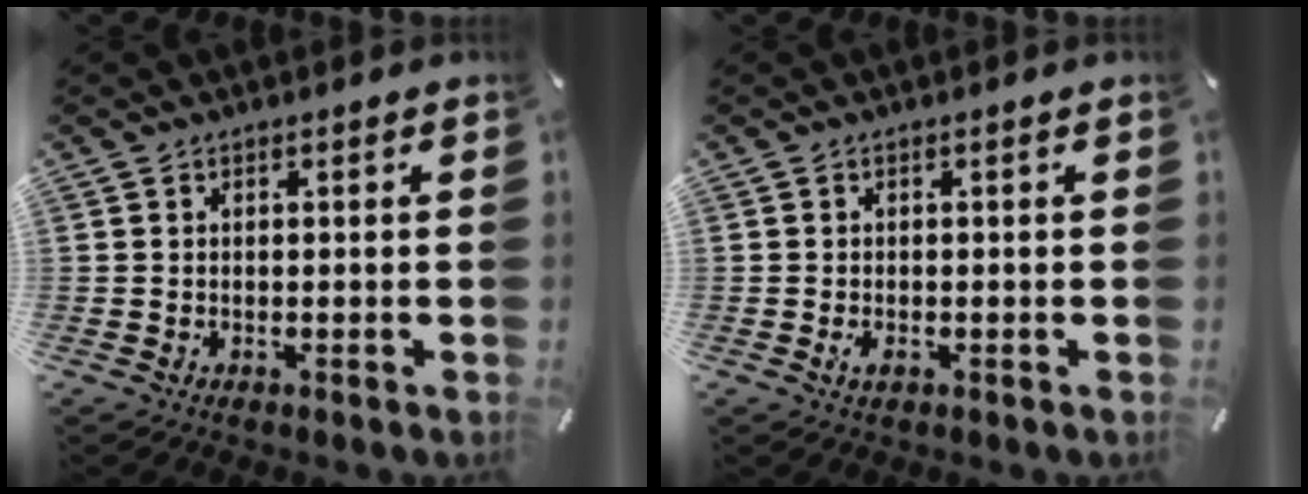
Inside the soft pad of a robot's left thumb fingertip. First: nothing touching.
{"total": 1.6, "force": [-0.7, 0.8, 1.3], "torque": [-0.029, -0.004, -0.013]}